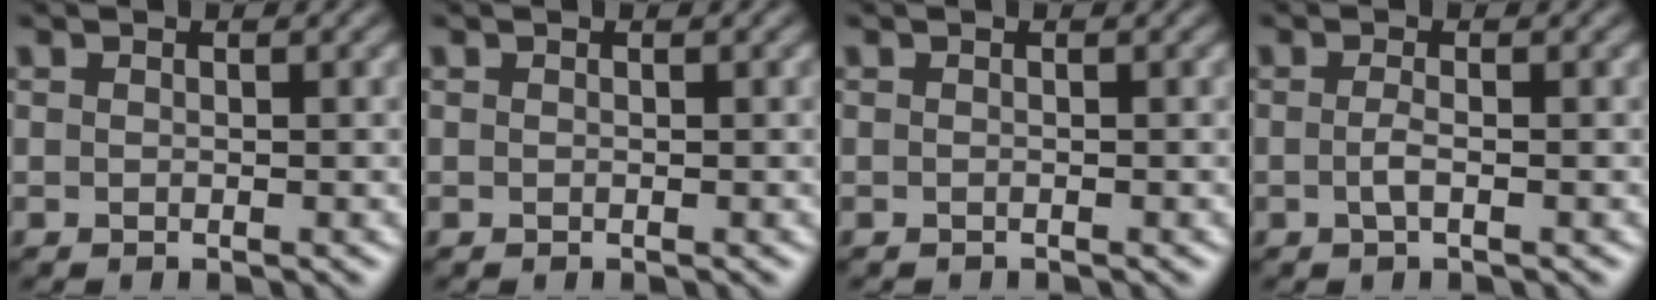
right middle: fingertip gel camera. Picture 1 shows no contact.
{"total": 0.0}
{"total": 0.8, "force": [-0.7, 0.1, 0.1], "torque": [-0.001, -0.008, -0.013]}
{"total": 1.3, "force": [-0.3, 0.3, 1.2], "torque": [-0.026, -0.002, -0.008]}